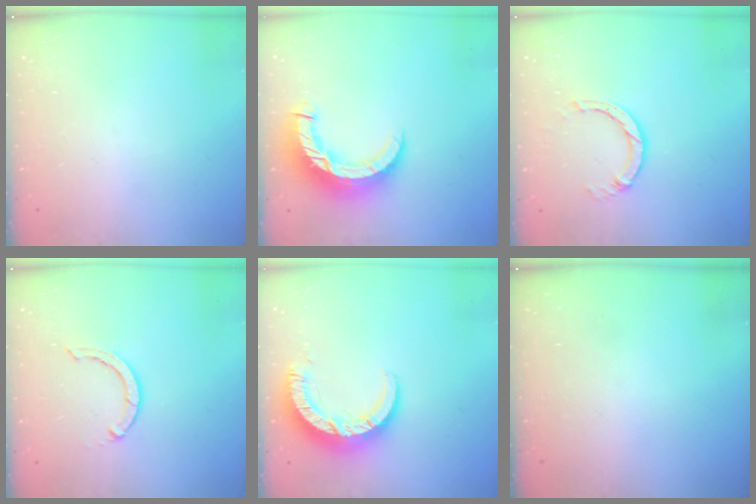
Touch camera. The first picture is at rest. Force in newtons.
{"total": 11.4, "press": 11.3, "slide": 1.1}
{"total": 4.4, "press": 4.4, "slide": 0.5}
{"total": 3.1, "press": 3.0, "slide": 0.3}
{"total": 9.0, "press": 9.0, "slide": 0.9}
{"total": 0.0}